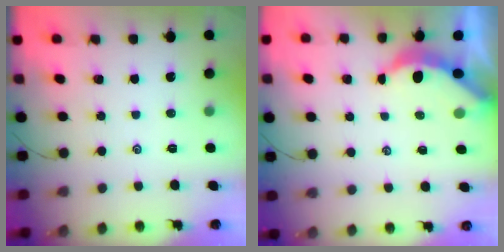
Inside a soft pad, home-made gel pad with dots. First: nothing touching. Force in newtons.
{"total": 4.0, "press": 3.9, "slide": 0.4}